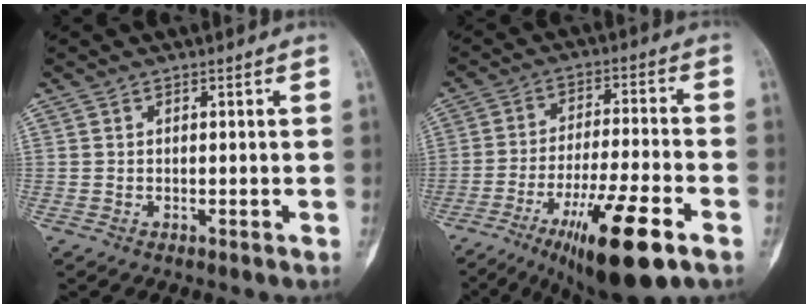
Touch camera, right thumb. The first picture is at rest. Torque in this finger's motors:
{"motor_torque": [2.71, 1.80, 1.36, -1.41, 0.52]}